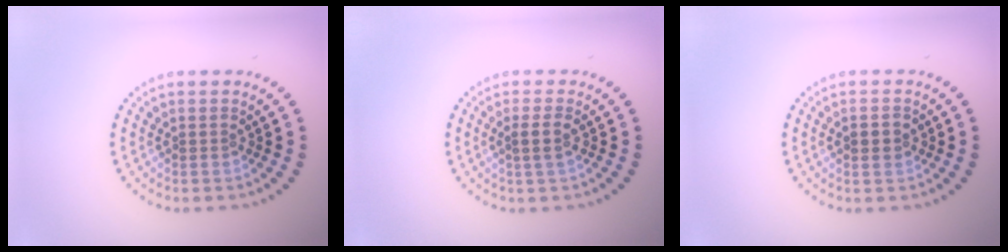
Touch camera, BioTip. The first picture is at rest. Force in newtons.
{"total": 1.6, "press": 1.3, "slide": 1.0}
{"total": 1.4, "press": 1.4, "slide": 0.0}